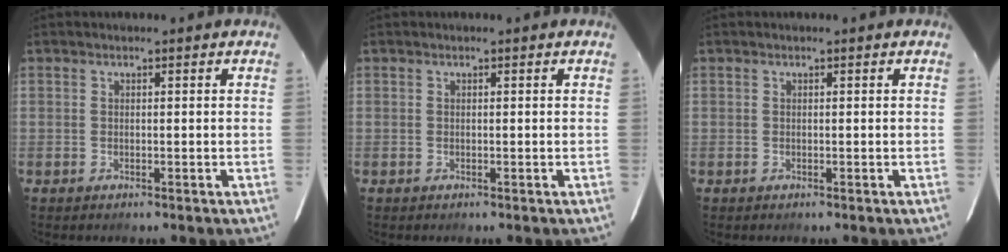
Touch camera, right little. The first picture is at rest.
{"total": 0.0}
{"total": 0.0}